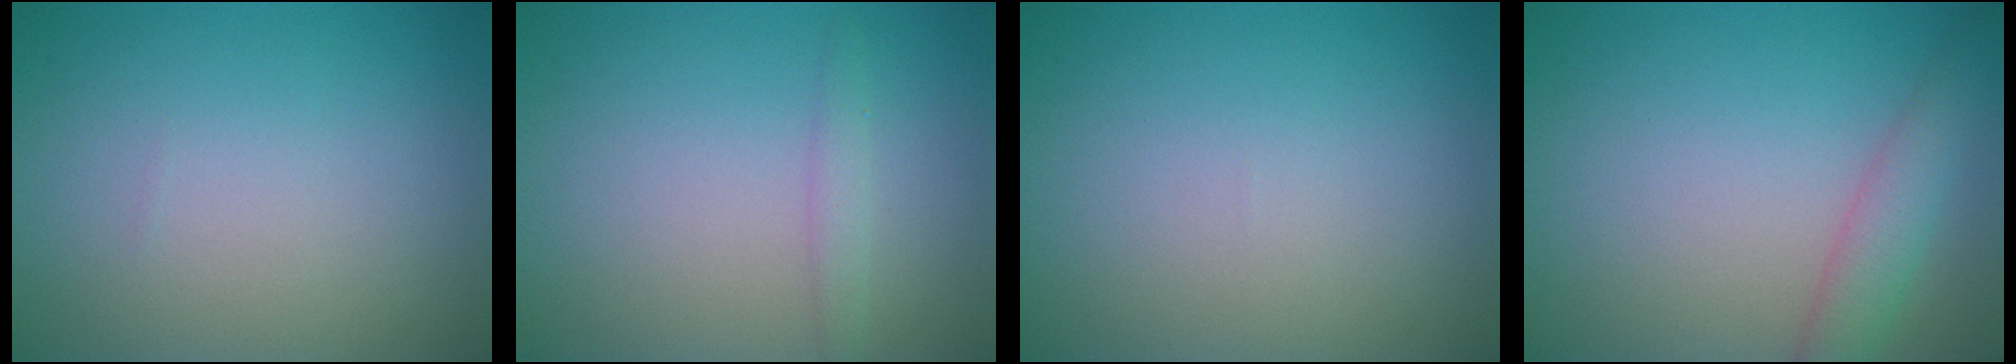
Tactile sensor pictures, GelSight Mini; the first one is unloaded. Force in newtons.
{"total": 1.3, "press": 1.3, "slide": 0.1}
{"total": 0.0}
{"total": 3.0, "press": 3.0, "slide": 0.1}